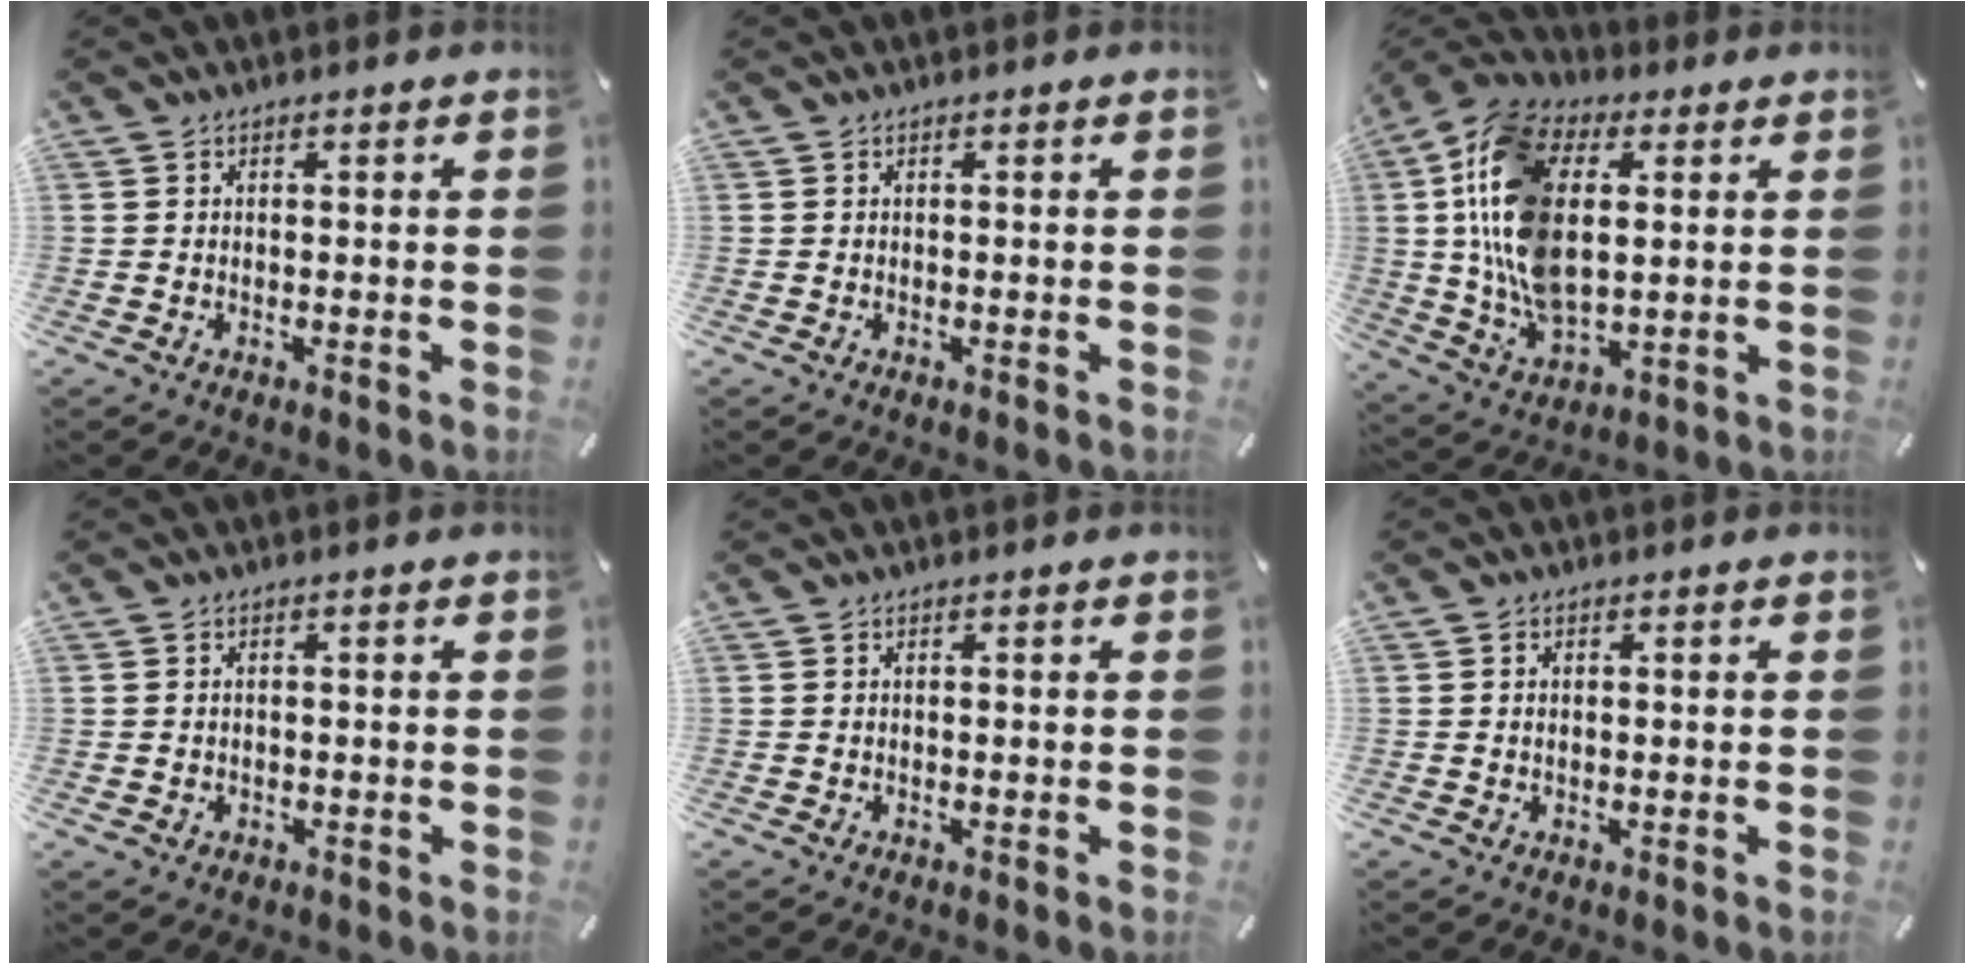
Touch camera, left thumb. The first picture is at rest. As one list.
[{"total": 0.0}, {"total": 18.6, "force": [2.5, 11.8, 14.1], "torque": [-0.332, -0.002, 0.043]}, {"total": 1.0, "force": [-0.1, 0.9, 0.5], "torque": [-0.012, 0.005, -0.004]}, {"total": 0.0}, {"total": 1.0, "force": [0.1, 0.6, 0.8], "torque": [-0.018, 0.003, 0.000]}]